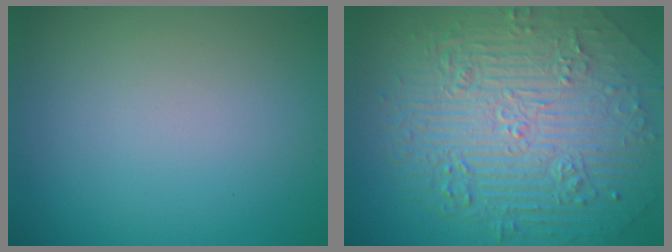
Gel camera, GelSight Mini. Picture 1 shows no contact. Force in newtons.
{"total": 10.6, "press": 7.0, "slide": 8.0}